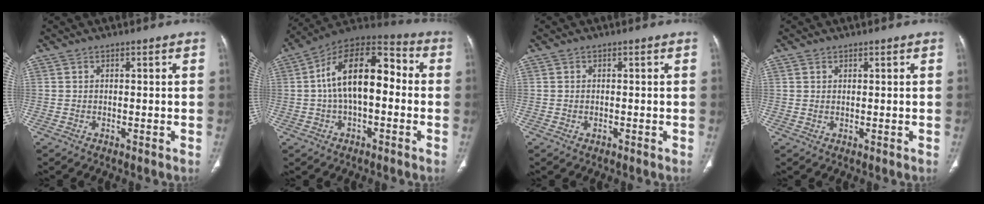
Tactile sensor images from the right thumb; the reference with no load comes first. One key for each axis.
{"total": 17.1, "fx": 0.4, "fy": 9.1, "fz": 14.4, "tx": -0.221, "ty": 0.048, "tz": -0.006}
{"total": 0.5, "fx": -0.1, "fy": 0.4, "fz": 0.3, "tx": -0.009, "ty": 0.002, "tz": 0.000}
{"total": 0.8, "fx": 0.6, "fy": 0.5, "fz": 0.2, "tx": -0.001, "ty": -0.004, "tz": 0.010}